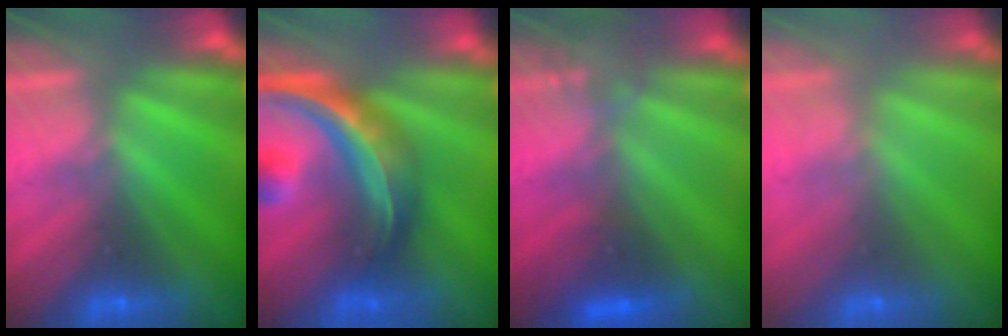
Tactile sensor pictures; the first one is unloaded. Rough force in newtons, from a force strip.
{"total": 7.4}
{"total": 3.3}
{"total": 2.7}